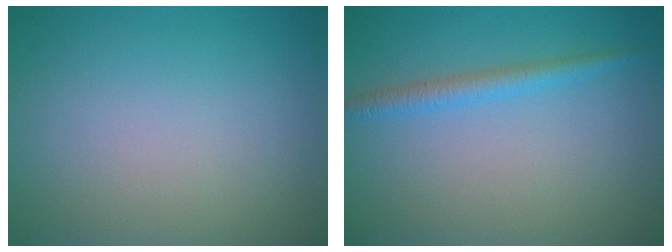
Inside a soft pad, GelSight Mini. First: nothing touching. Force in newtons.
{"total": 1.9, "press": 1.9, "slide": 0.0}